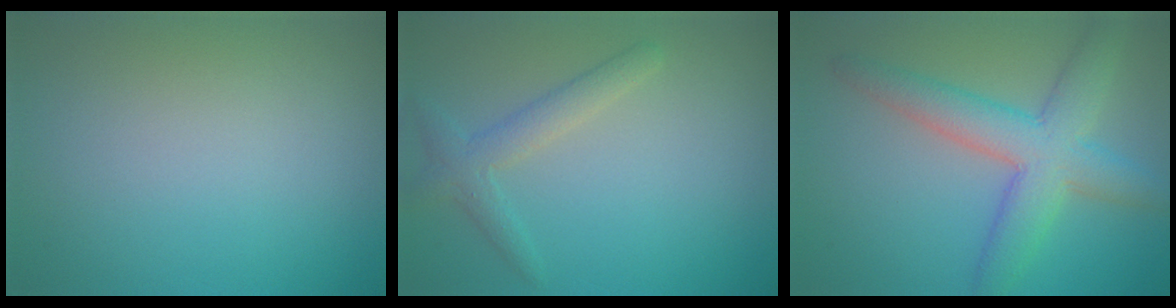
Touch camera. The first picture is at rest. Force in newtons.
{"total": 2.4, "press": 2.4, "slide": 0.2}
{"total": 6.2, "press": 6.2, "slide": 0.2}